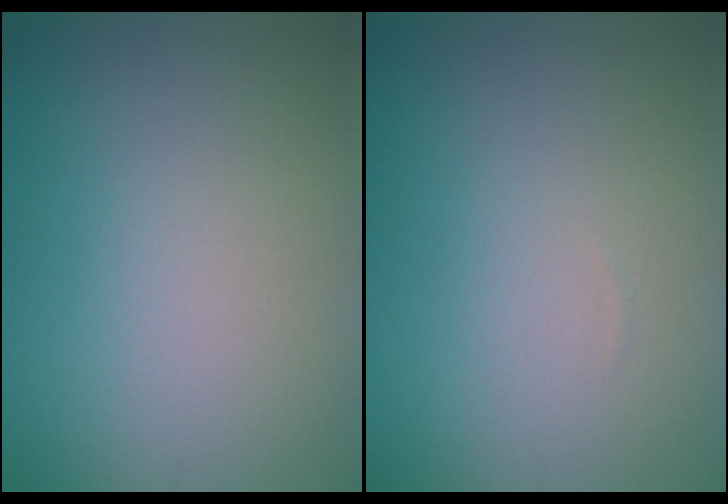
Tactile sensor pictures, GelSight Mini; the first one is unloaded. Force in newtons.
{"total": 0.0}